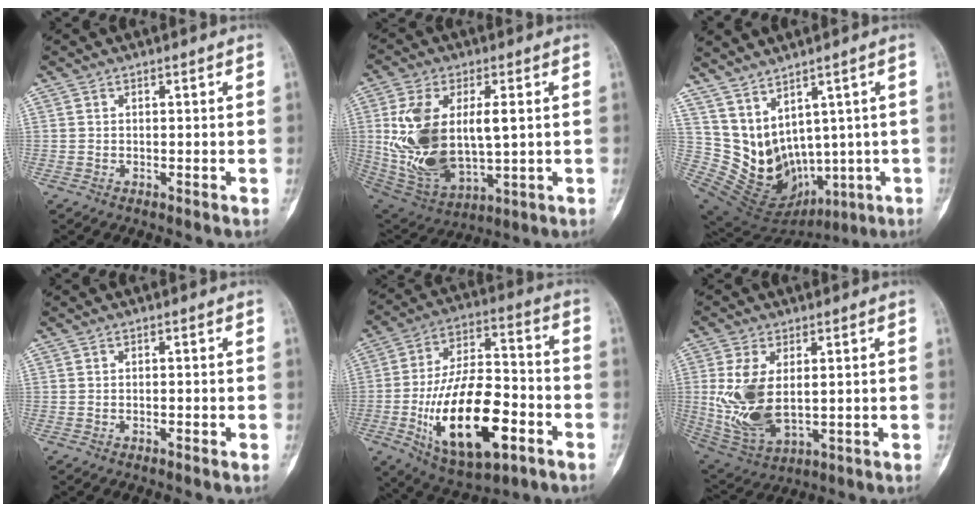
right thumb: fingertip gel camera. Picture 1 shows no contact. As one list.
[{"total": 19.7, "force": [1.7, 10.5, 16.6], "torque": [-0.321, -0.018, 0.051]}, {"total": 12.9, "force": [3.4, 9.7, 7.7], "torque": [-0.121, -0.001, 0.117]}, {"total": 0.8, "force": [-0.4, 0.2, 0.6], "torque": [-0.016, 0.006, -0.004]}, {"total": 22.7, "force": [-7.4, 10.3, 18.8], "torque": [-0.318, 0.031, -0.111]}, {"total": 13.3, "force": [1.0, 7.4, 11.0], "torque": [-0.224, -0.013, 0.038]}]